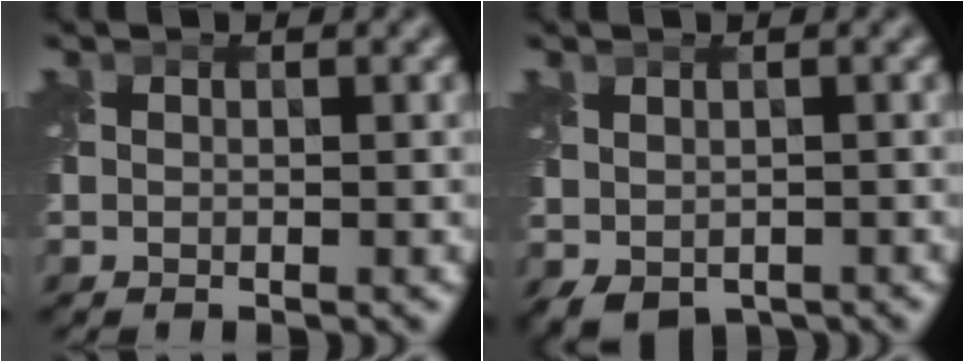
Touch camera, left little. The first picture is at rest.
{"total": 2.2, "force": [-0.8, 1.6, 1.4], "torque": [-0.029, -0.004, -0.003]}